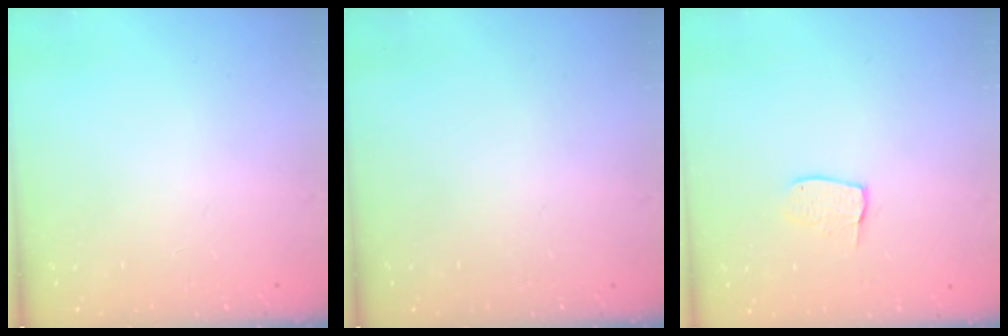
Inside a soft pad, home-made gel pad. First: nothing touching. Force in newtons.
{"total": 0.0}
{"total": 5.2, "press": 5.2, "slide": 0.3}